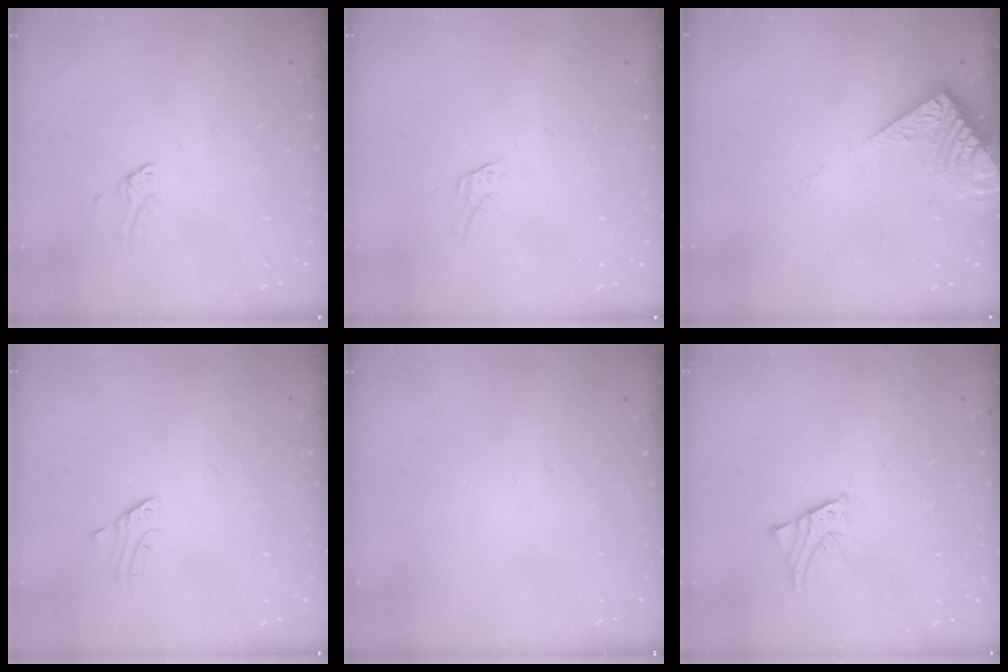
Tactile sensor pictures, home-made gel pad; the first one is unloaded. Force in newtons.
{"total": 5.6, "press": 5.6, "slide": 0.5}
{"total": 7.2, "press": 7.1, "slide": 0.9}
{"total": 1.8, "press": 1.8, "slide": 0.2}
{"total": 0.0}
{"total": 2.3, "press": 2.3, "slide": 0.2}